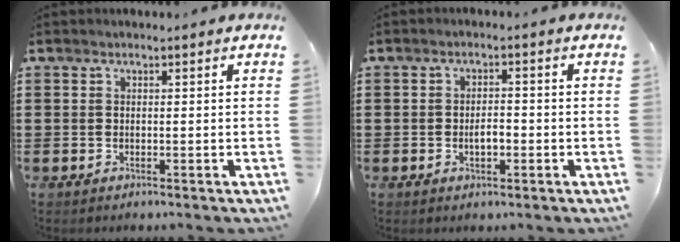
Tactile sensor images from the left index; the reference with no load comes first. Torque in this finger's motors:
{"motor_torque": [0.44, 0.43, 0.05, 0.06]}